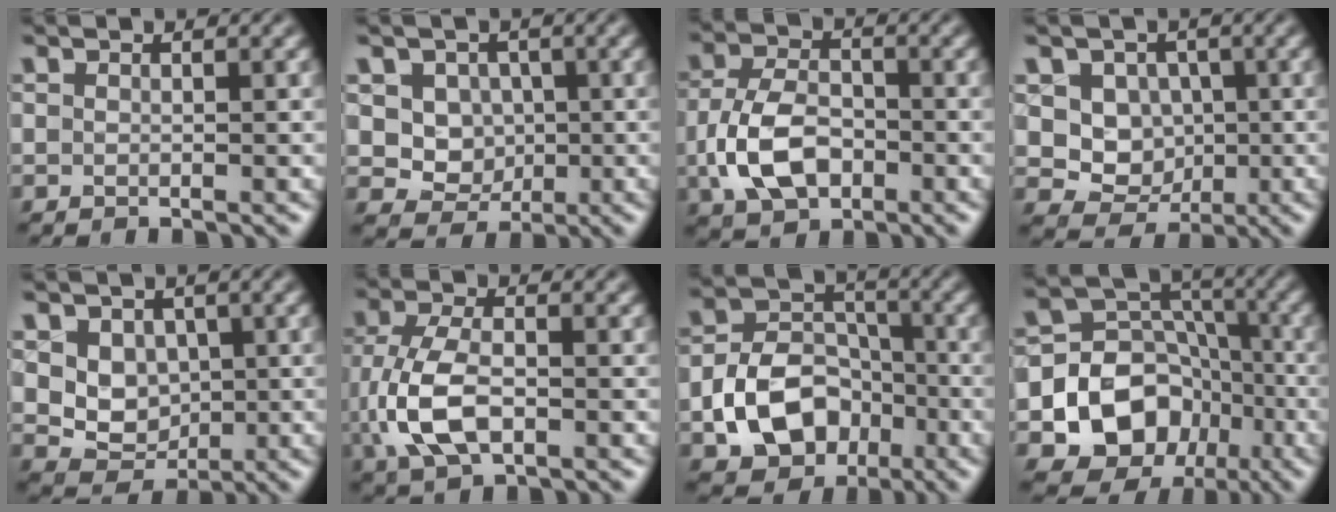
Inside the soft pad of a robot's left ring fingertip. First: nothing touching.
{"total": 5.0, "force": [1.0, 4.4, 2.2], "torque": [-0.033, -0.003, 0.019]}
{"total": 6.2, "force": [-1.7, 4.1, 4.4], "torque": [-0.096, -0.001, -0.036]}
{"total": 5.7, "force": [0.8, 5.1, 2.5], "torque": [-0.030, 0.000, 0.010]}
{"total": 4.1, "force": [0.8, 3.4, 2.2], "torque": [-0.043, -0.011, 0.019]}
{"total": 6.4, "force": [-1.2, 3.6, 5.1], "torque": [-0.122, -0.005, -0.025]}
{"total": 7.9, "force": [-2.8, 5.8, 4.5], "torque": [-0.078, -0.003, -0.053]}
{"total": 12.0, "force": [-4.3, 10.1, 4.7], "torque": [-0.084, -0.005, -0.096]}